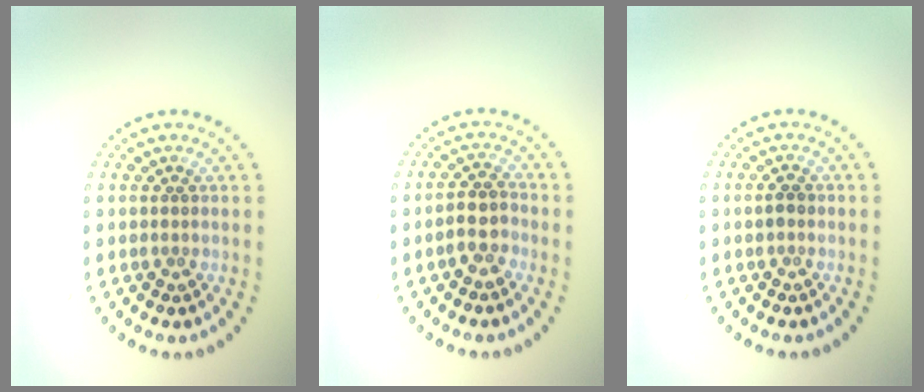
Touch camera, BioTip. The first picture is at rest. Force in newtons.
{"total": 2.4, "press": 2.1, "slide": 1.2}
{"total": 1.0, "press": 1.0, "slide": 0.2}